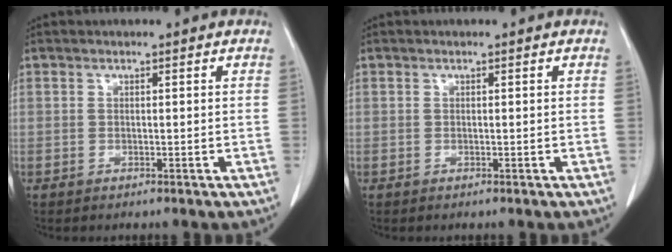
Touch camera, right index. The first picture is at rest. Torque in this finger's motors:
{"motor_torque": [0.01, -0.01, 0.05, 0.00]}